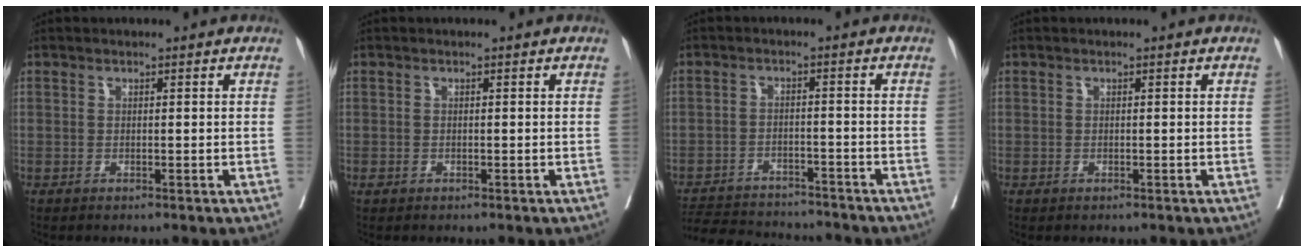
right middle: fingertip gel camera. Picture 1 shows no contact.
{"total": 0.5, "force": [-0.2, 0.4, 0.2], "torque": [-0.005, 0.001, -0.003]}
{"total": 12.8, "force": [-12.0, 2.9, 3.2], "torque": [-0.059, 0.005, -0.171]}
{"total": 0.0}